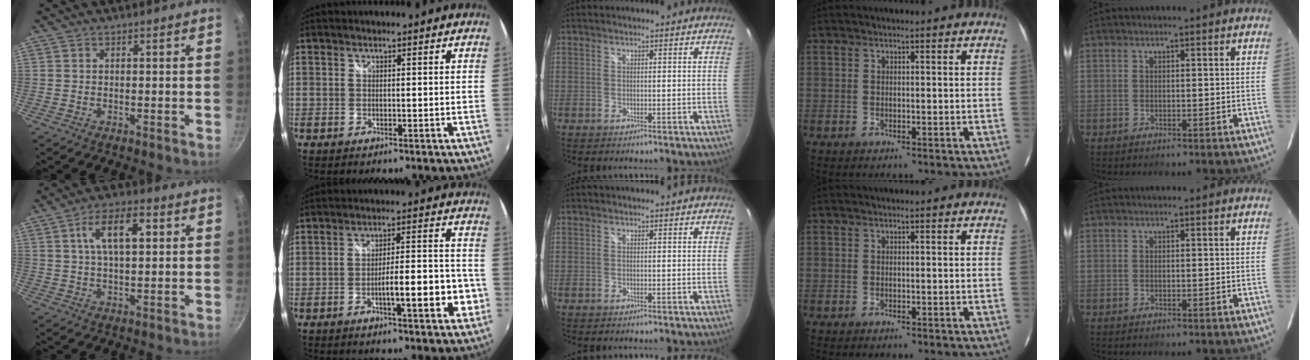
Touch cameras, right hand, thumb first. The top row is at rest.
{"thumb": {"total": 9.6, "force": [2.7, 4.3, 8.2], "torque": [-0.124, 0.010, 0.041]}, "index": {"total": 10.4, "force": [-4.1, 1.6, 9.4], "torque": [-0.148, 0.004, -0.054]}}